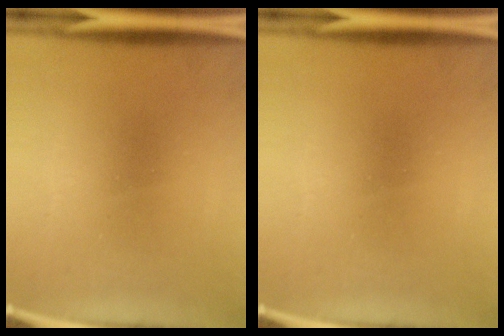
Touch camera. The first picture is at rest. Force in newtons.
{"total": 0.0}